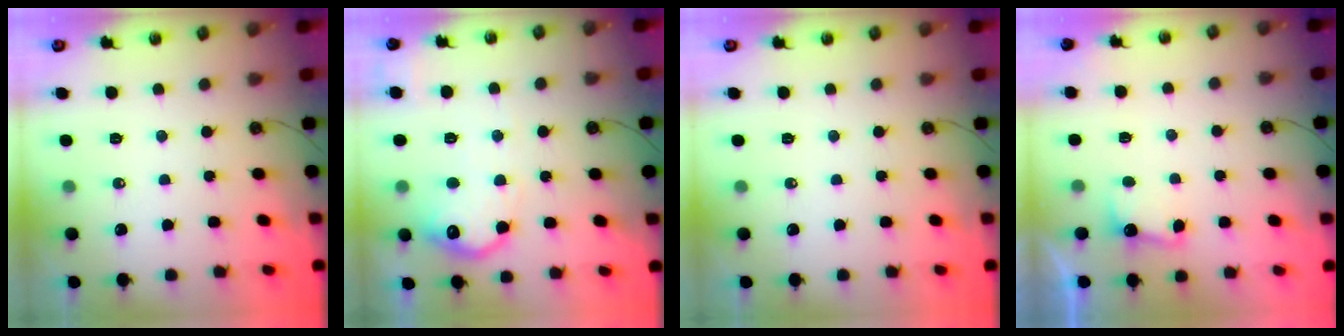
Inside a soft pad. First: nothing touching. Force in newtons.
{"total": 14.6, "press": 14.6, "slide": 0.7}
{"total": 0.0}
{"total": 3.2, "press": 3.1, "slide": 1.0}